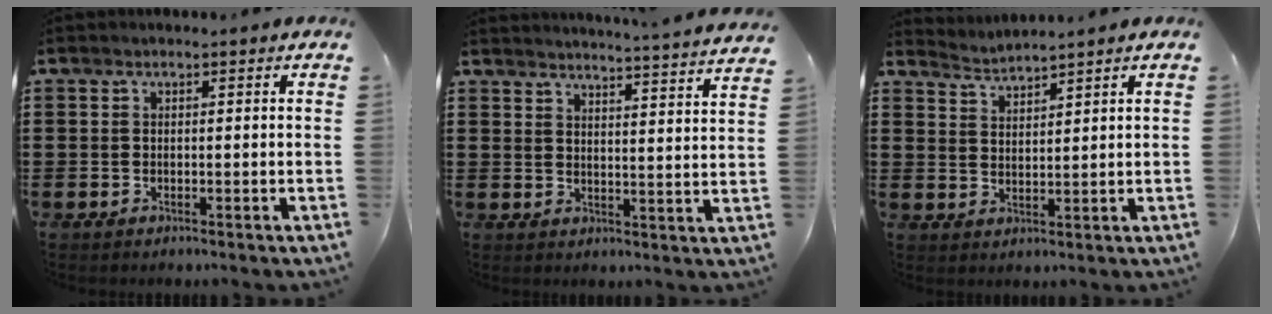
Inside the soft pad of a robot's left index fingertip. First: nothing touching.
{"total": 4.0, "force": [3.8, -1.1, 0.4], "torque": [-0.017, -0.036, 0.060]}
{"total": 2.3, "force": [2.2, -0.3, -0.5], "torque": [0.001, -0.010, 0.040]}